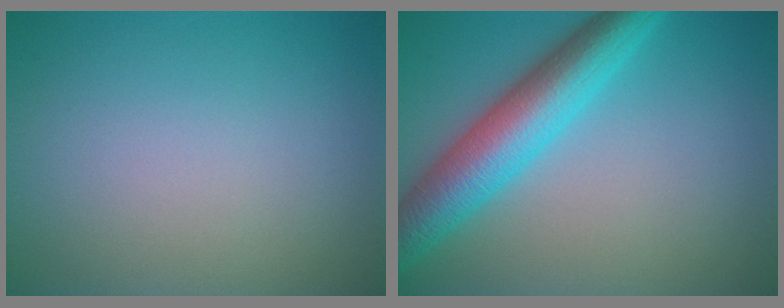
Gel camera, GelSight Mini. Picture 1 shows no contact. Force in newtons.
{"total": 7.2, "press": 7.2, "slide": 0.2}